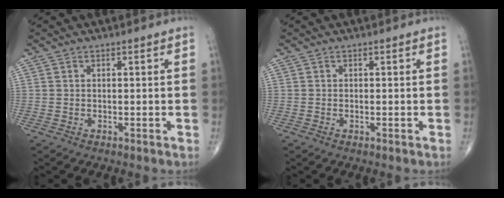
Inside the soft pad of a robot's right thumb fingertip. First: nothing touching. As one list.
[{"total": 0.0}]